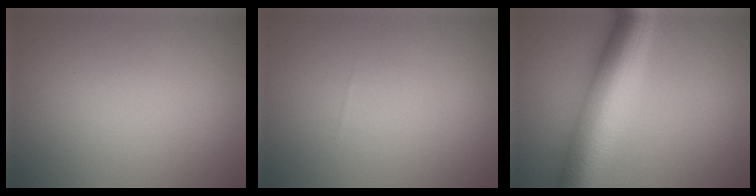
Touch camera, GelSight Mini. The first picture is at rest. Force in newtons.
{"total": 0.0}
{"total": 10.0, "press": 10.0, "slide": 0.2}